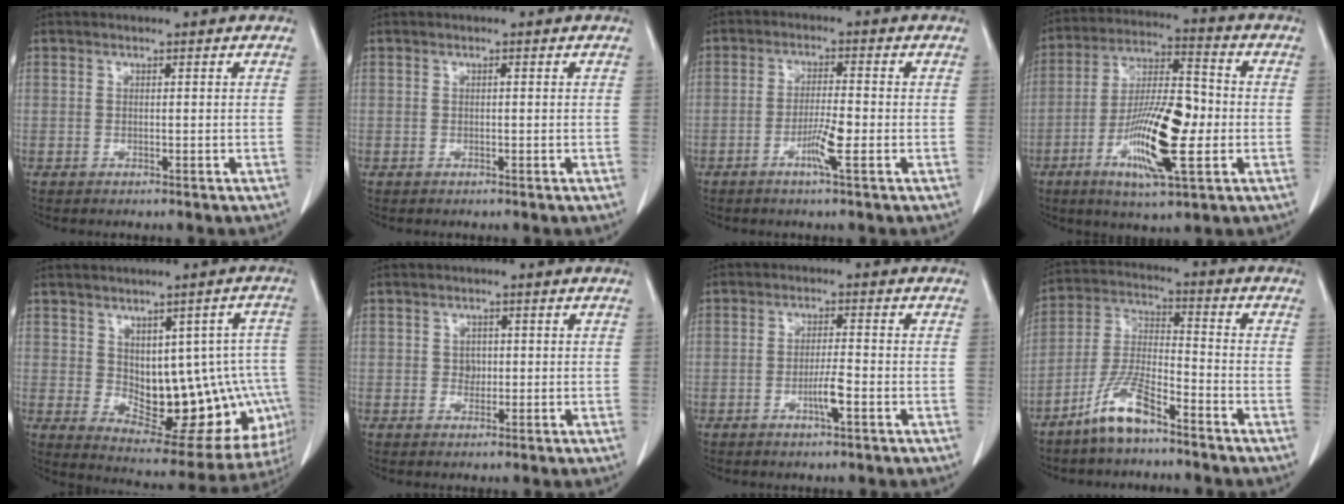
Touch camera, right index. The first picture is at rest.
{"total": 0.0}
{"total": 4.6, "force": [-1.9, -0.2, 4.2], "torque": [-0.082, -0.008, -0.038]}
{"total": 15.2, "force": [-3.7, 3.2, 14.4], "torque": [-0.267, -0.003, -0.066]}
{"total": 18.8, "force": [-1.6, 9.0, 16.4], "torque": [-0.154, 0.020, 0.009]}
{"total": 1.5, "force": [0.1, 1.3, 0.8], "torque": [-0.012, 0.002, 0.002]}
{"total": 3.6, "force": [-1.5, 0.1, 3.3], "torque": [-0.063, -0.004, -0.028]}
{"total": 9.0, "force": [-6.5, 1.7, 6.0], "torque": [-0.135, -0.011, -0.131]}